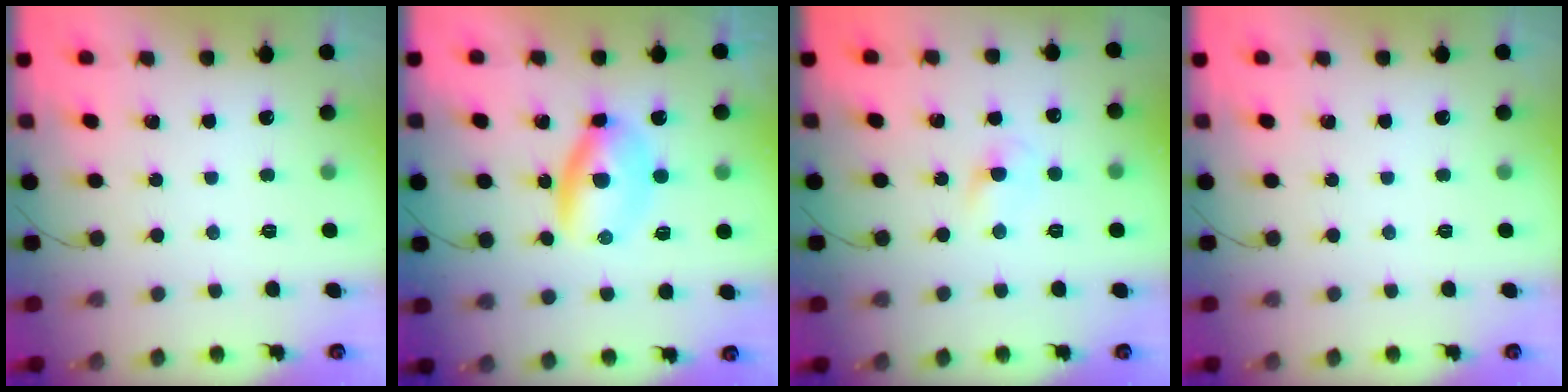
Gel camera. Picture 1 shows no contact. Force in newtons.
{"total": 5.7, "press": 5.6, "slide": 1.1}
{"total": 3.0, "press": 2.8, "slide": 1.2}
{"total": 0.0}